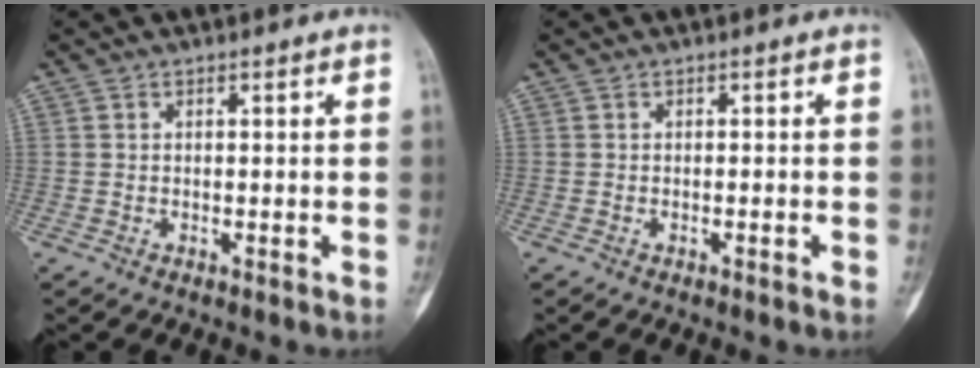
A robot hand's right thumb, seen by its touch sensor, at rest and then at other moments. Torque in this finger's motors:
{"motor_torque": [-0.20, -0.24, -0.20, -0.26, -0.04]}